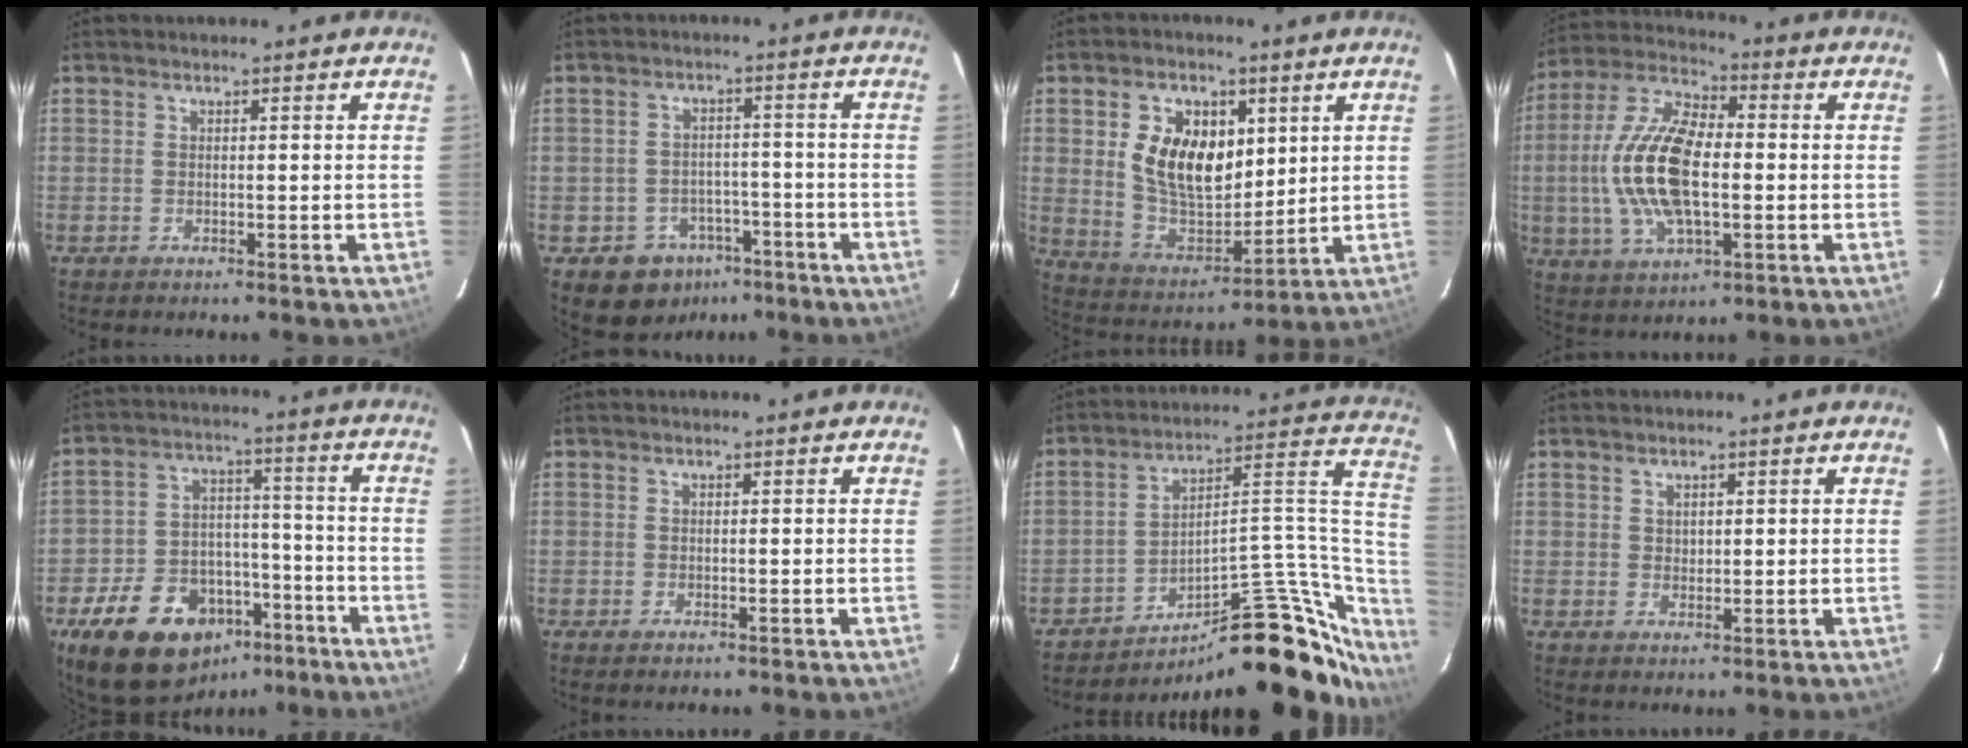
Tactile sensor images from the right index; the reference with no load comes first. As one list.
[{"total": 8.4, "force": [-4.8, 6.6, 1.8], "torque": [-0.044, 0.027, -0.052]}, {"total": 14.1, "force": [3.7, 9.0, 10.2], "torque": [-0.198, 0.008, 0.084]}, {"total": 17.3, "force": [-1.2, 7.9, 15.4], "torque": [-0.318, 0.007, -0.023]}, {"total": 18.5, "force": [-11.3, 12.0, 8.5], "torque": [-0.186, 0.034, -0.160]}, {"total": 0.7, "force": [-0.4, 0.3, 0.3], "torque": [-0.006, -0.003, -0.009]}, {"total": 24.7, "force": [-19.4, 7.7, 13.1], "torque": [-0.124, 0.058, -0.282]}, {"total": 1.6, "force": [0.8, 1.3, 0.5], "torque": [-0.005, 0.005, 0.015]}]